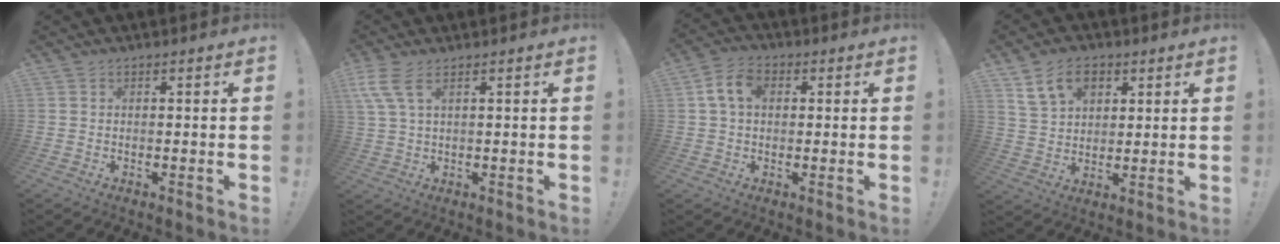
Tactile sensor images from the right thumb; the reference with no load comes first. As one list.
[{"total": 7.3, "force": [3.8, 2.5, 5.6], "torque": [-0.121, -0.009, 0.076]}, {"total": 7.9, "force": [1.6, 5.3, 5.6], "torque": [-0.104, 0.012, 0.032]}, {"total": 11.5, "force": [5.8, 7.8, 6.1], "torque": [-0.102, -0.012, 0.114]}]